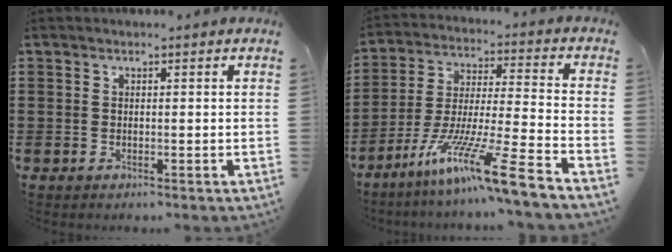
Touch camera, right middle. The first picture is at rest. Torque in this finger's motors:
{"motor_torque": [2.14, 0.00, 0.96, 0.21]}